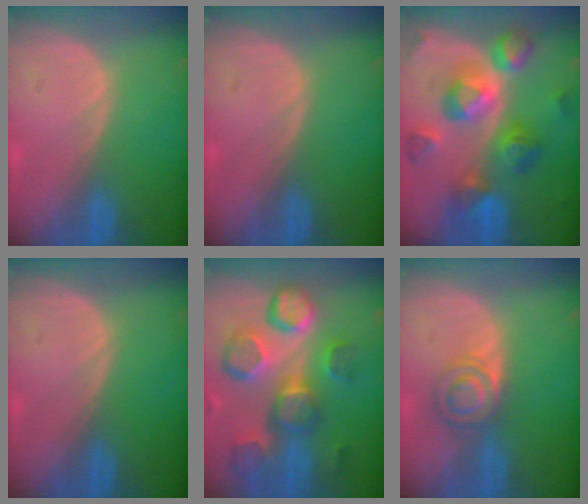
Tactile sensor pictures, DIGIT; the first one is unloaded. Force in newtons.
{"total": 0.0}
{"total": 11.3, "press": 11.2, "slide": 1.0}
{"total": 0.0}
{"total": 12.8, "press": 11.2, "slide": 6.2}
{"total": 4.5, "press": 4.5, "slide": 0.4}